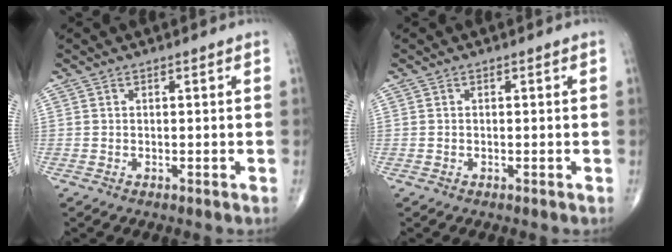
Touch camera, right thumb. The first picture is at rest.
{"total": 0.0}